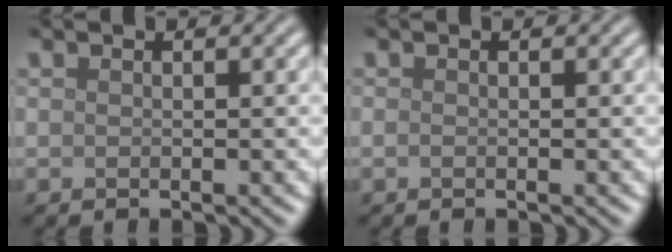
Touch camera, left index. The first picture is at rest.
{"total": 0.0}